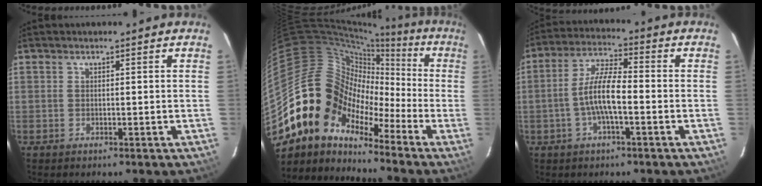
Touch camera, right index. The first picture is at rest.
{"total": 13.4, "force": [-6.5, 10.7, 4.7], "torque": [-0.076, 0.026, -0.141]}
{"total": 8.4, "force": [-2.3, 2.0, 7.9], "torque": [-0.162, 0.008, -0.043]}